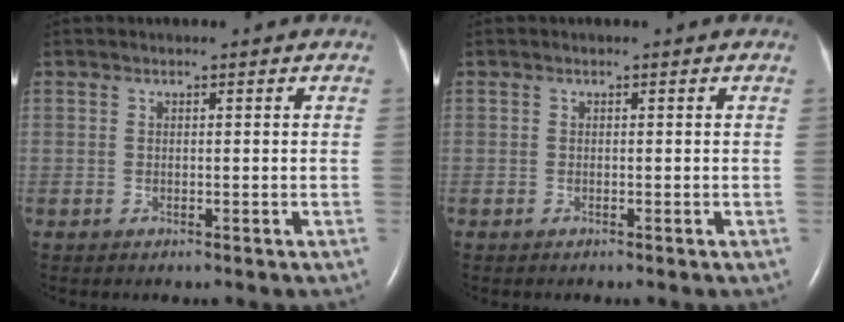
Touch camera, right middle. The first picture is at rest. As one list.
[{"total": 0.0}]